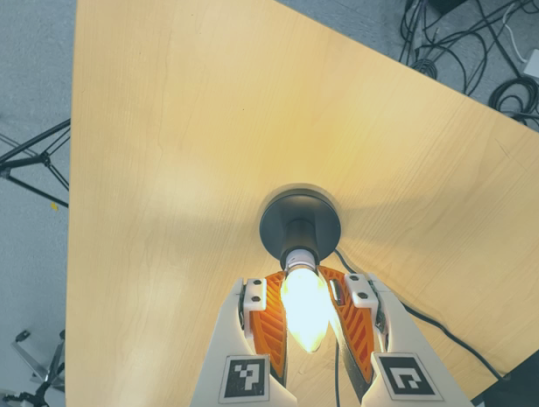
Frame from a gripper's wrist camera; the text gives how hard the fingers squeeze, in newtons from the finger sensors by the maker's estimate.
{"total": 21.6, "left": 25.6, "right": 17.6}